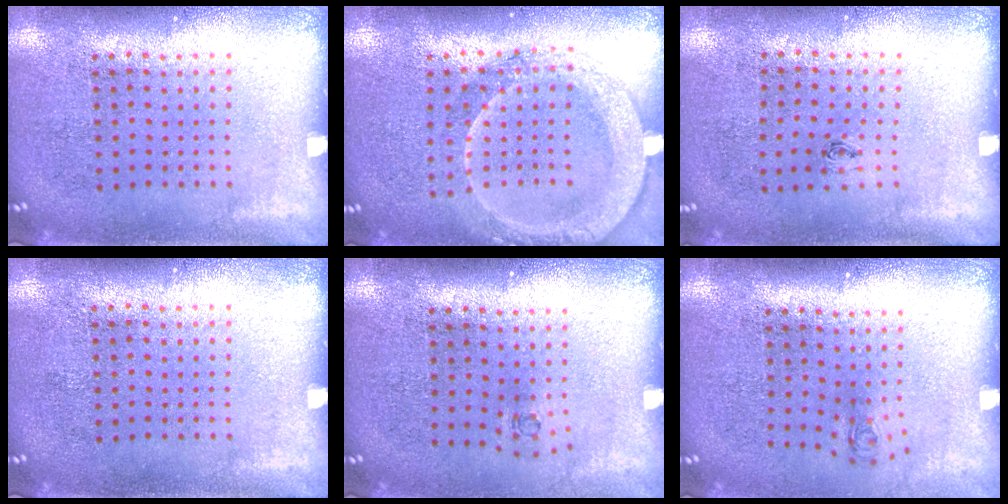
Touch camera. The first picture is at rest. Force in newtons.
{"total": 2.0, "press": 1.8, "slide": 0.9}
{"total": 0.5, "press": 0.1, "slide": 0.5}
{"total": 0.0}
{"total": 0.6, "press": 0.2, "slide": 0.5}
{"total": 0.7, "press": 0.3, "slide": 0.7}